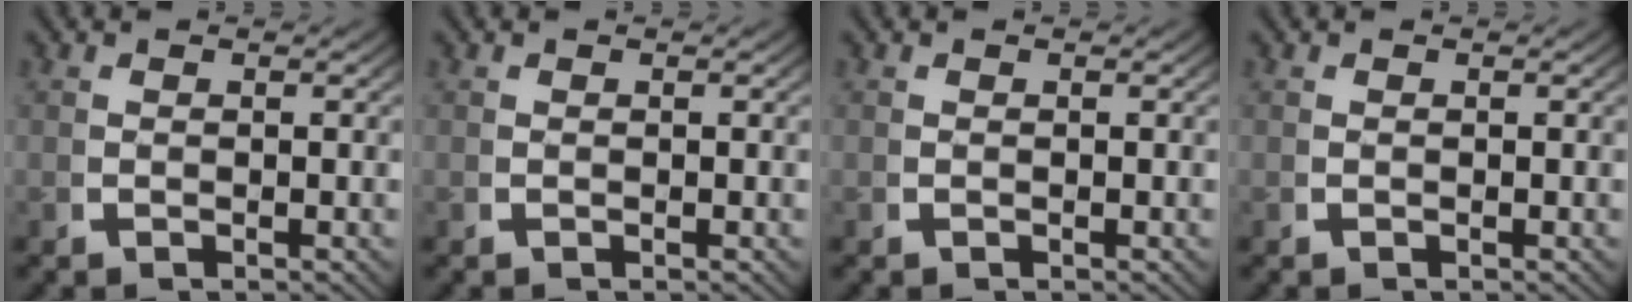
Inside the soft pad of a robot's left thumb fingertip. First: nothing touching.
{"total": 0.0}
{"total": 0.0}
{"total": 0.0}